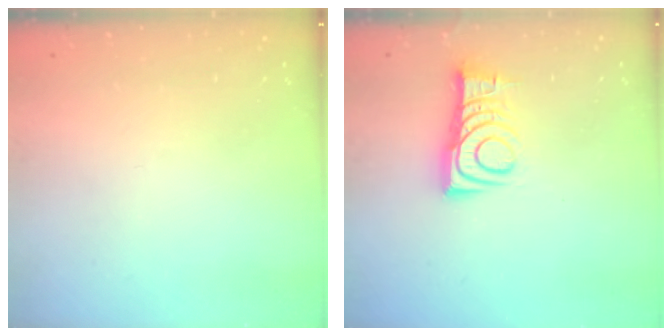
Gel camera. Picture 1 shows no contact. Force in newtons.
{"total": 10.7, "press": 10.7, "slide": 0.4}